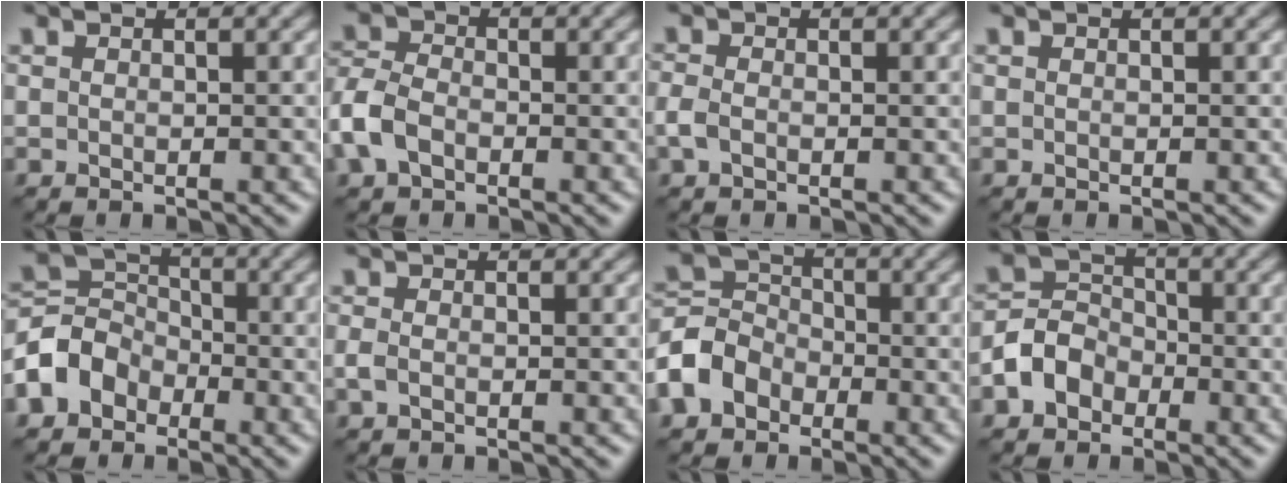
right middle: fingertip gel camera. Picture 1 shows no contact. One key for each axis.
{"total": 4.0, "fx": -1.8, "fy": 2.6, "fz": 2.5, "tx": -0.064, "ty": 0.003, "tz": -0.052}
{"total": 1.5, "fx": -0.6, "fy": 1.0, "fz": 0.9, "tx": -0.025, "ty": 0.000, "tz": -0.018}
{"total": 0.0}
{"total": 4.8, "fx": -2.5, "fy": 3.7, "fz": 1.6, "tx": -0.033, "ty": 0.008, "tz": -0.066}
{"total": 1.1, "fx": -0.5, "fy": 0.7, "fz": 0.7, "tx": -0.018, "ty": -0.001, "tz": -0.014}
{"total": 5.3, "fx": -2.7, "fy": 4.0, "fz": 2.1, "tx": -0.047, "ty": 0.008, "tz": -0.072}
{"total": 4.0, "fx": -2.0, "fy": 3.1, "fz": 1.5, "tx": -0.019, "ty": 0.004, "tz": -0.051}